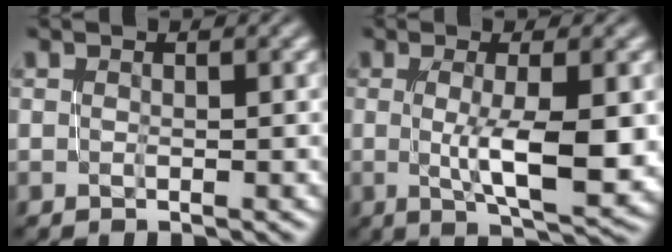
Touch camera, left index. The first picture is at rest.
{"total": 6.6, "force": [-0.3, 1.6, 6.4], "torque": [-0.102, -0.006, 0.002]}